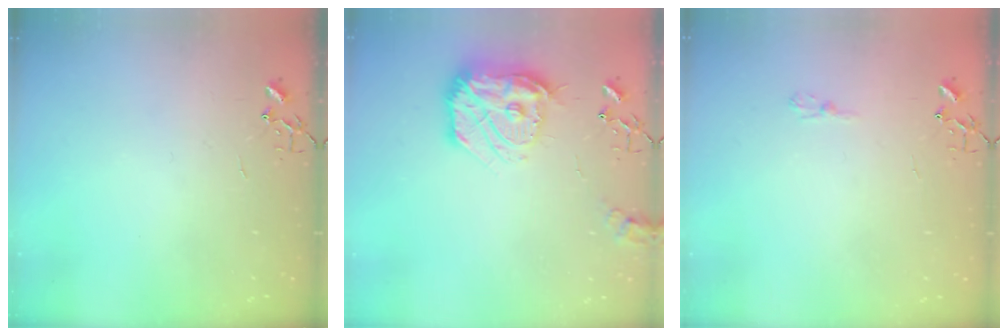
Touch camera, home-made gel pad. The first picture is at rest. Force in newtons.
{"total": 18.7, "press": 18.6, "slide": 1.8}
{"total": 4.8, "press": 4.8, "slide": 0.5}